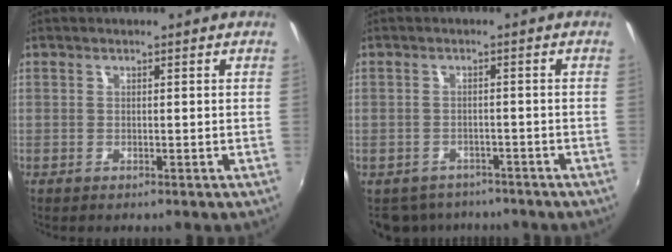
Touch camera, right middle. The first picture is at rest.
{"total": 6.9, "force": [-5.8, 3.5, 1.4], "torque": [-0.044, -0.006, -0.082]}